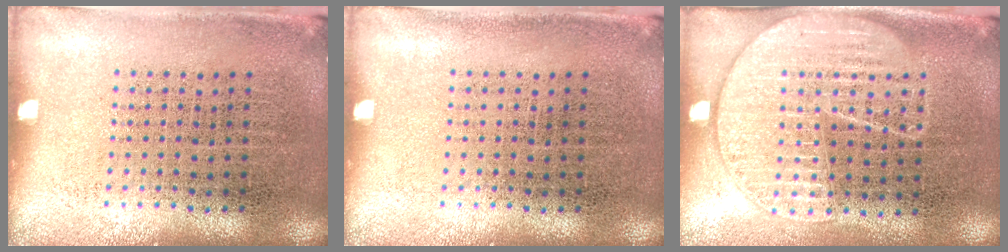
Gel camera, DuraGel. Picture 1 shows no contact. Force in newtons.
{"total": 0.0}
{"total": 1.8, "press": 1.6, "slide": 0.8}